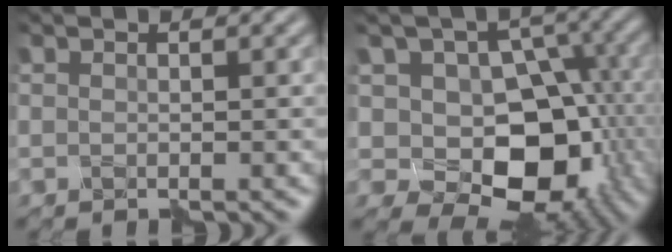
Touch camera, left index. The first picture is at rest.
{"total": 9.9, "force": [-2.0, 7.2, 6.5], "torque": [-0.077, -0.011, -0.040]}